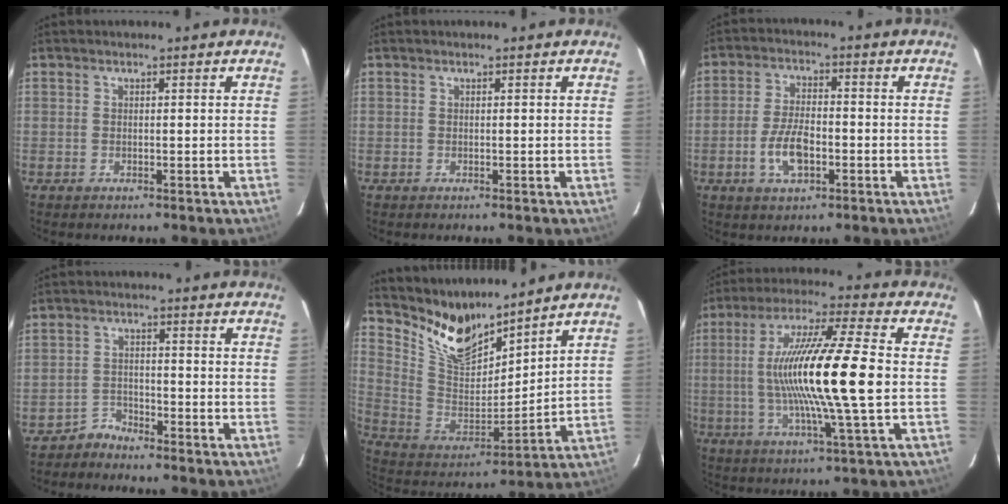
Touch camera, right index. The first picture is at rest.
{"total": 0.0}
{"total": 7.5, "force": [-2.6, 3.5, 6.1], "torque": [-0.127, 0.000, -0.047]}
{"total": 2.9, "force": [-2.5, 1.0, -0.9], "torque": [0.018, 0.009, -0.051]}
{"total": 12.9, "force": [11.2, 3.7, 5.1], "torque": [-0.115, -0.019, 0.226]}
{"total": 19.0, "force": [-0.5, 0.5, 19.0], "torque": [-0.346, -0.004, -0.010]}